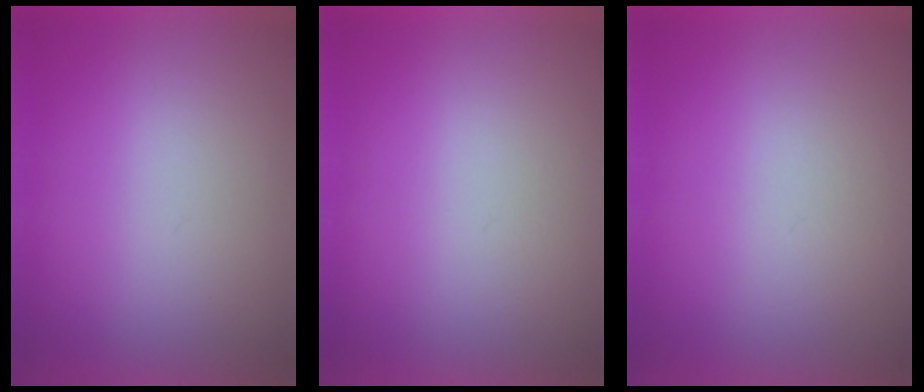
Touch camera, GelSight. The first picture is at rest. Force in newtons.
{"total": 1.0}
{"total": 1.3}